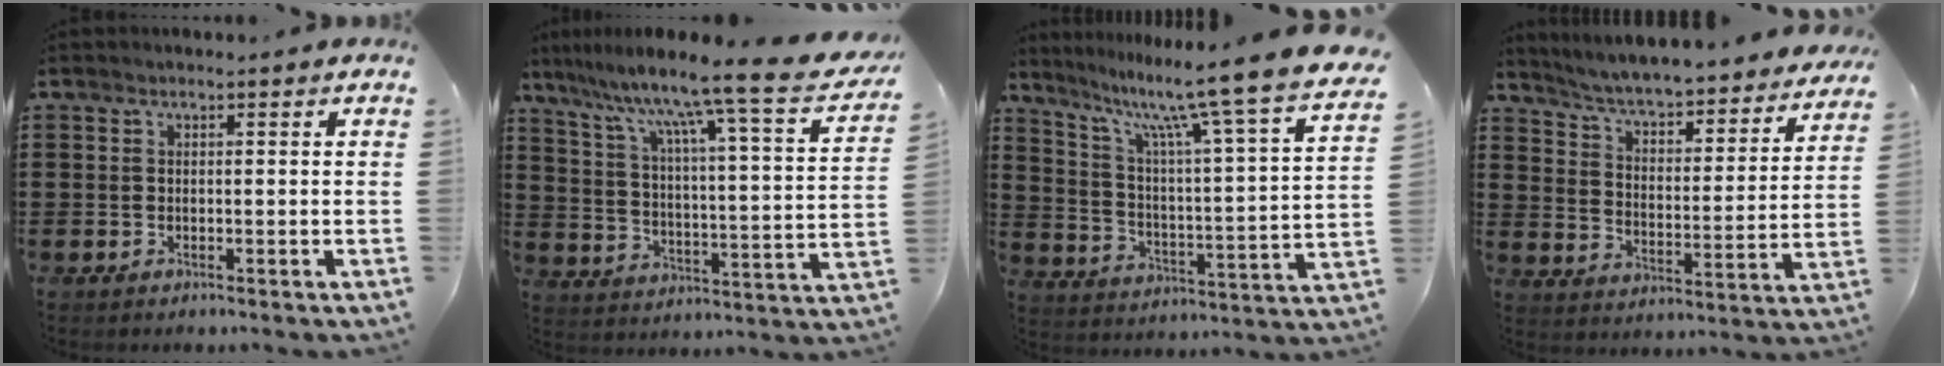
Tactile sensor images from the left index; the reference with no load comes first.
{"total": 9.9, "force": [8.1, -1.1, 5.6], "torque": [-0.124, -0.075, 0.117]}
{"total": 10.9, "force": [9.0, -1.2, 6.1], "torque": [-0.135, -0.080, 0.135]}
{"total": 4.5, "force": [4.3, -0.1, 1.3], "torque": [-0.047, -0.041, 0.065]}